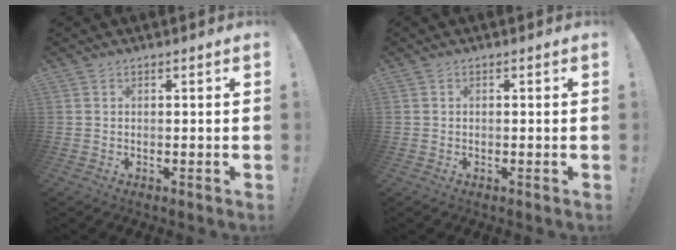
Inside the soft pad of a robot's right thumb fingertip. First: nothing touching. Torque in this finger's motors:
{"motor_torque": [0.08, 0.09, 0.06, -0.16, 0.00]}